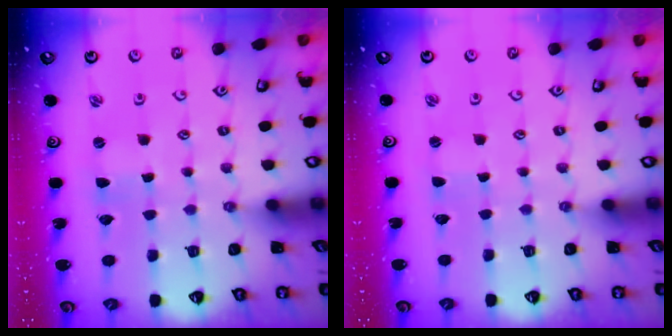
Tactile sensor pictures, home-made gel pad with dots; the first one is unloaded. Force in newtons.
{"total": 0.6, "press": 0.6, "slide": 0.0}